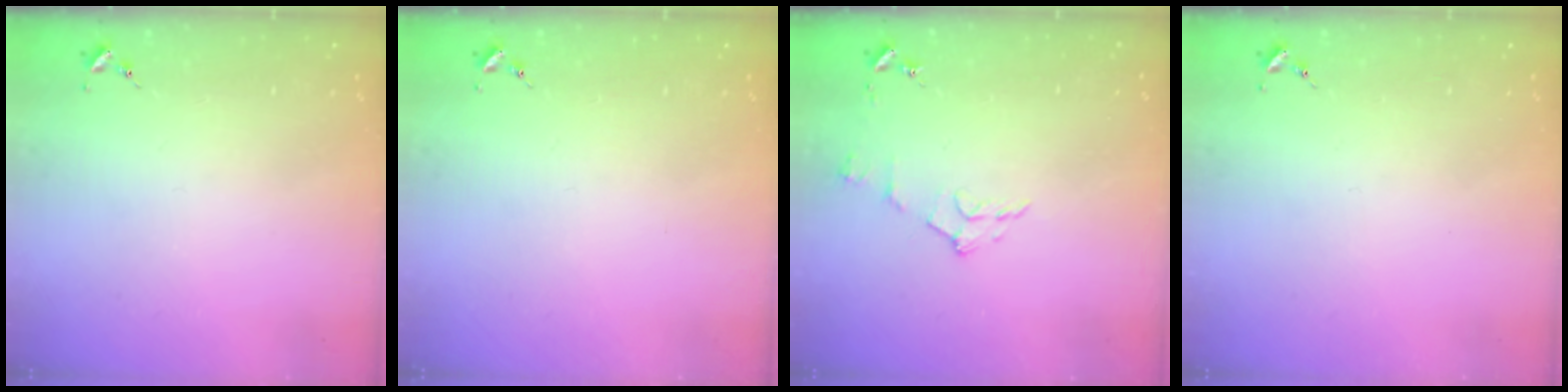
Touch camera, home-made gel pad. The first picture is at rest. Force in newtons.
{"total": 0.0}
{"total": 7.8, "press": 7.8, "slide": 0.9}
{"total": 0.0}